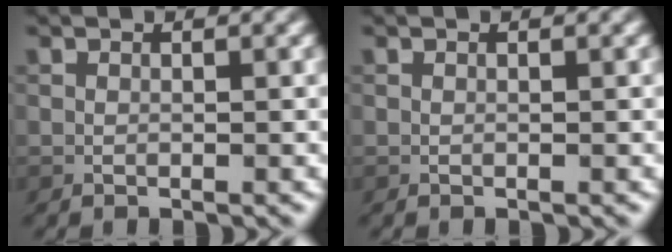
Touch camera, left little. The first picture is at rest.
{"total": 0.0}